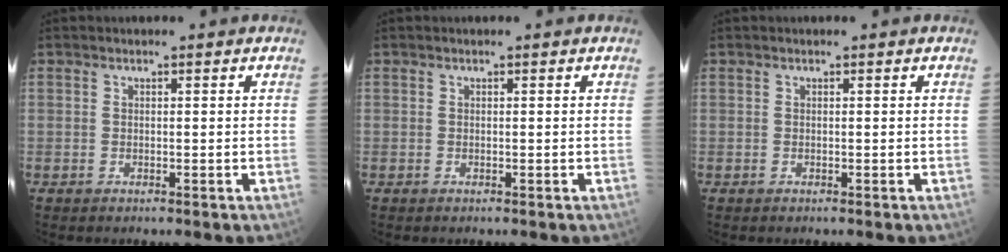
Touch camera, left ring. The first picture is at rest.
{"total": 0.0}
{"total": 0.0}